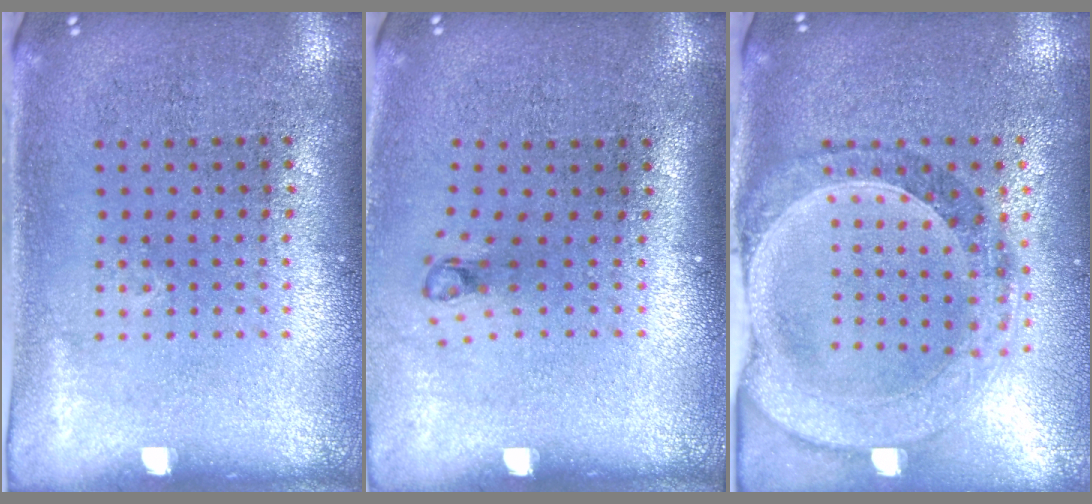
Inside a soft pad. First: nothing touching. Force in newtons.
{"total": 0.8, "press": 0.4, "slide": 0.7}
{"total": 1.4, "press": 1.3, "slide": 0.4}